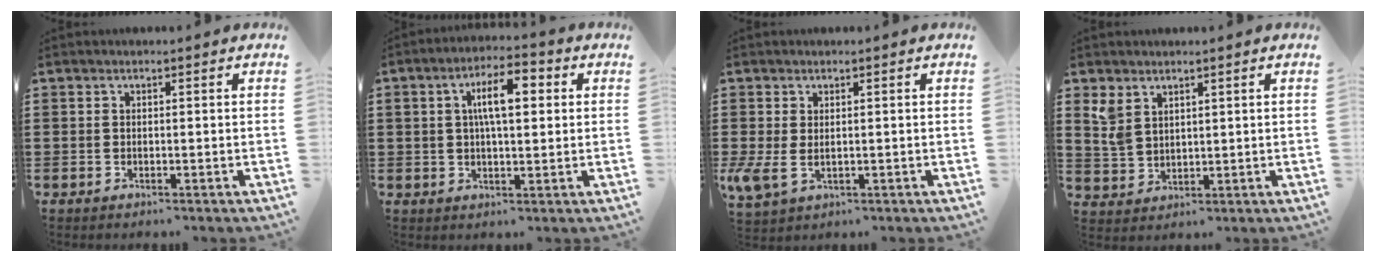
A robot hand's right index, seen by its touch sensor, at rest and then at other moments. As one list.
[{"total": 7.4, "force": [1.7, 2.6, 6.7], "torque": [-0.125, 0.009, 0.025]}, {"total": 2.8, "force": [0.1, 1.6, 2.3], "torque": [-0.076, -0.012, -0.004]}, {"total": 4.4, "force": [2.4, 2.8, 2.4], "torque": [-0.067, 0.009, 0.043]}]